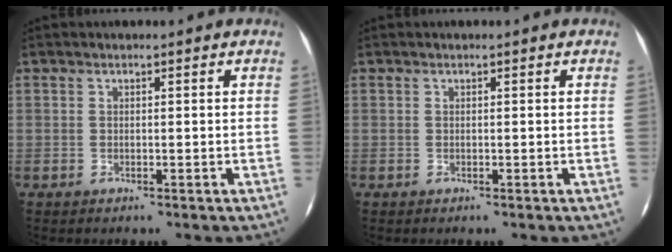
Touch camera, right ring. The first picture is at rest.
{"total": 0.0}